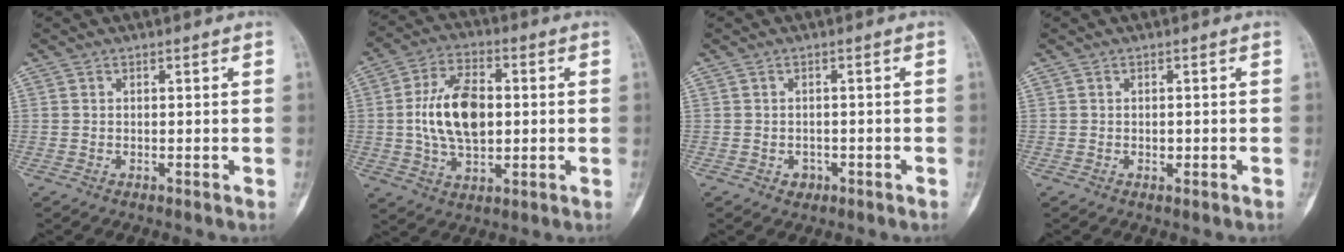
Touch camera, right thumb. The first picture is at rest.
{"total": 13.7, "force": [0.6, 7.9, 11.2], "torque": [-0.193, 0.008, 0.011]}
{"total": 1.7, "force": [-0.7, 1.4, 0.5], "torque": [0.003, 0.003, -0.007]}
{"total": 1.0, "force": [-0.2, 0.6, 0.8], "torque": [-0.009, 0.001, -0.003]}